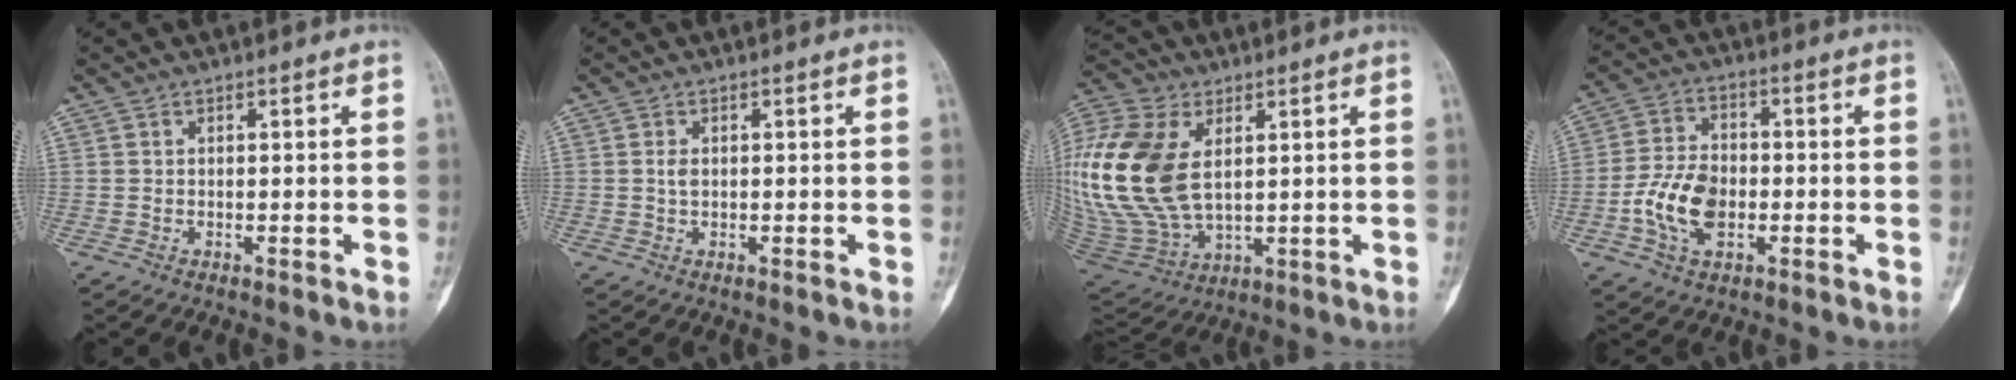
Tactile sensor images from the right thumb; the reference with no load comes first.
{"total": 1.3, "force": [0.2, 0.8, 1.0], "torque": [-0.014, -0.002, 0.004]}
{"total": 23.1, "force": [3.9, 14.0, 17.9], "torque": [-0.398, -0.024, 0.082]}
{"total": 10.2, "force": [-2.4, 6.4, 7.5], "torque": [-0.142, 0.014, -0.048]}